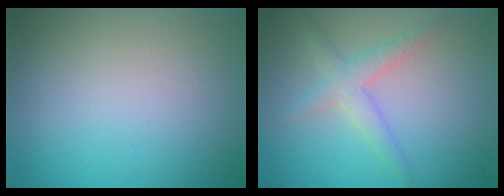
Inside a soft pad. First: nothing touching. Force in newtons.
{"total": 2.4, "press": 2.4, "slide": 0.1}